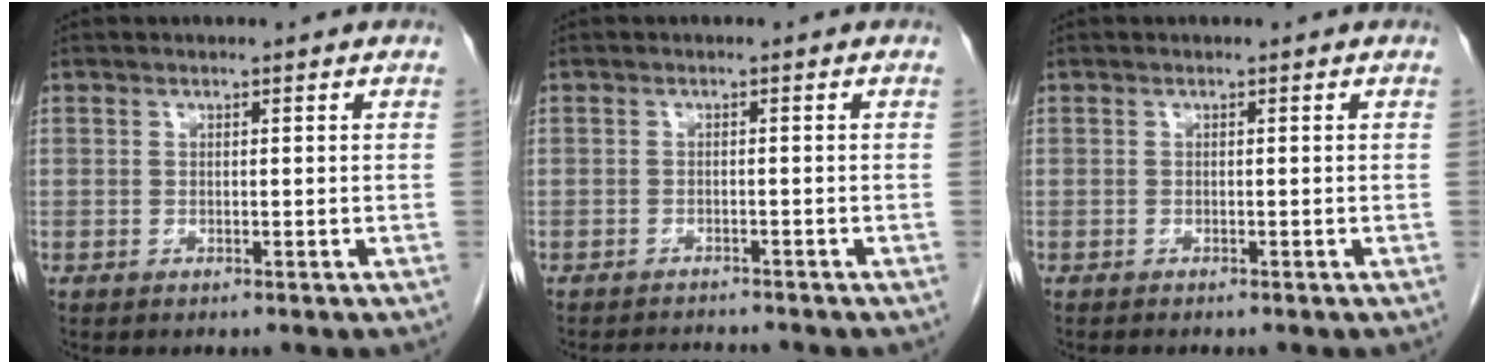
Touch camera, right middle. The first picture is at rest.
{"total": 3.0, "force": [-3.0, 0.0, 0.3], "torque": [-0.008, -0.014, -0.045]}
{"total": 0.9, "force": [-0.8, 0.0, 0.4], "torque": [-0.011, -0.004, -0.010]}